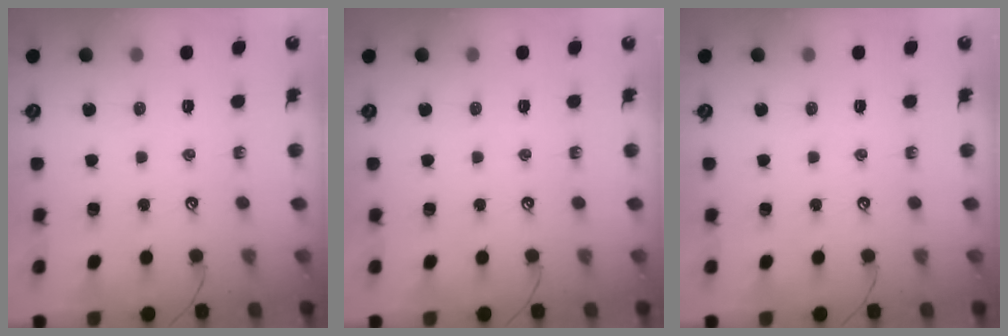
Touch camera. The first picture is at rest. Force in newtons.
{"total": 0.0}
{"total": 0.0}